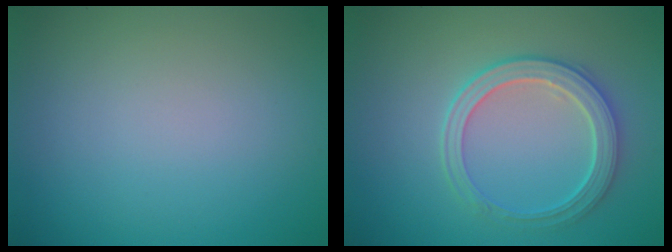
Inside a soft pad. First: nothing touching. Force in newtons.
{"total": 3.7, "press": 3.3, "slide": 1.7}